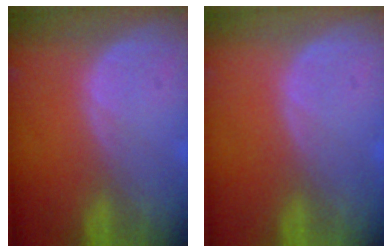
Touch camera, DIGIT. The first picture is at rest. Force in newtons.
{"total": 0.0}